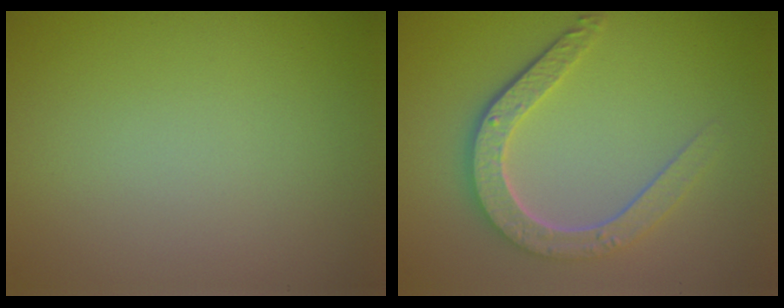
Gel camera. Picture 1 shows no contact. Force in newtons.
{"total": 4.9, "press": 3.7, "slide": 3.1}